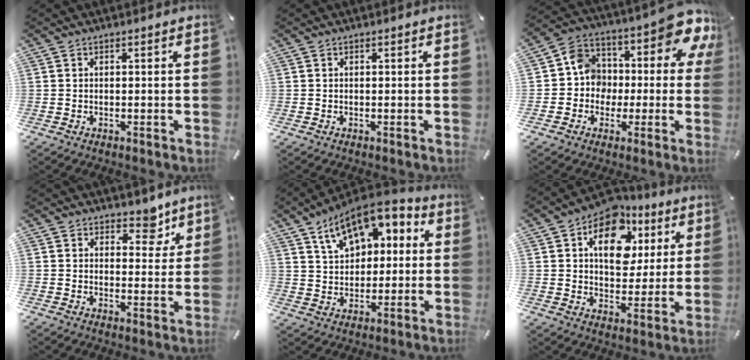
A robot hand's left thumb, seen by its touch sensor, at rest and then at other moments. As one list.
[{"total": 0.0}, {"total": 12.6, "force": [3.0, 10.4, 6.5], "torque": [-0.110, -0.034, 0.056]}, {"total": 6.6, "force": [4.9, 3.8, 2.1], "torque": [0.004, -0.036, 0.078]}, {"total": 12.5, "force": [6.8, 8.3, 6.4], "torque": [-0.109, -0.025, 0.126]}, {"total": 14.9, "force": [6.1, 10.4, 8.7], "torque": [-0.122, -0.019, 0.107]}]